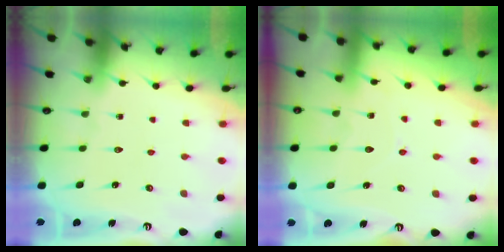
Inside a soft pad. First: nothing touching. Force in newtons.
{"total": 6.8, "press": 6.8, "slide": 0.7}